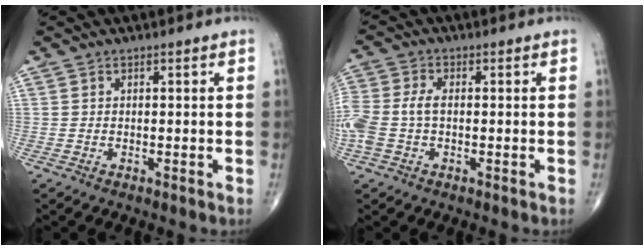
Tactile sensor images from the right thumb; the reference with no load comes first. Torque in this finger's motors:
{"motor_torque": [0.27, 0.09, 0.91, 0.02, 0.10]}